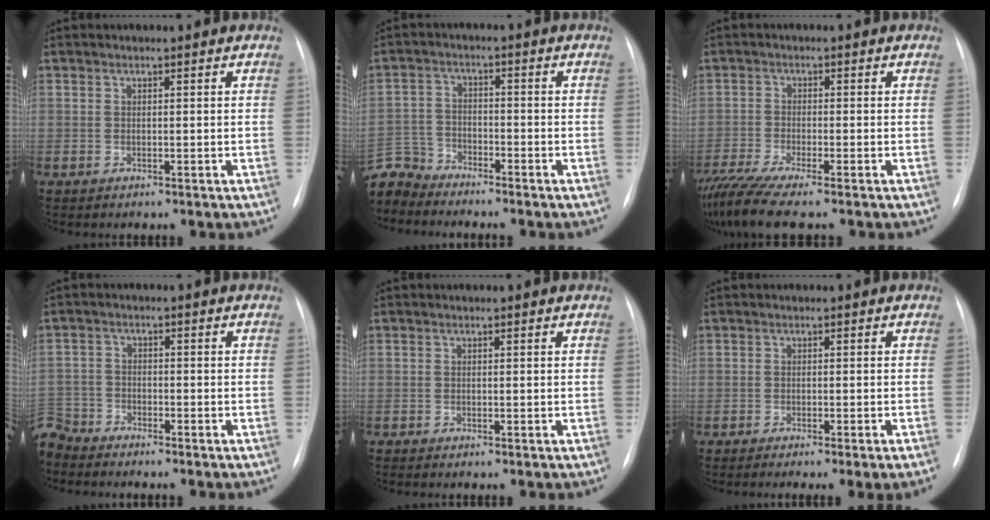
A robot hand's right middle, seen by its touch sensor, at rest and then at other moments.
{"total": 6.6, "force": [-6.4, 1.3, -0.8], "torque": [0.016, 0.005, -0.131]}
{"total": 8.5, "force": [-7.1, -0.3, 4.7], "torque": [-0.089, -0.022, -0.124]}
{"total": 5.9, "force": [-5.7, 1.8, 0.2], "torque": [0.002, -0.006, -0.112]}
{"total": 0.0}
{"total": 4.8, "force": [-3.4, -0.7, 3.3], "torque": [-0.030, -0.010, -0.045]}